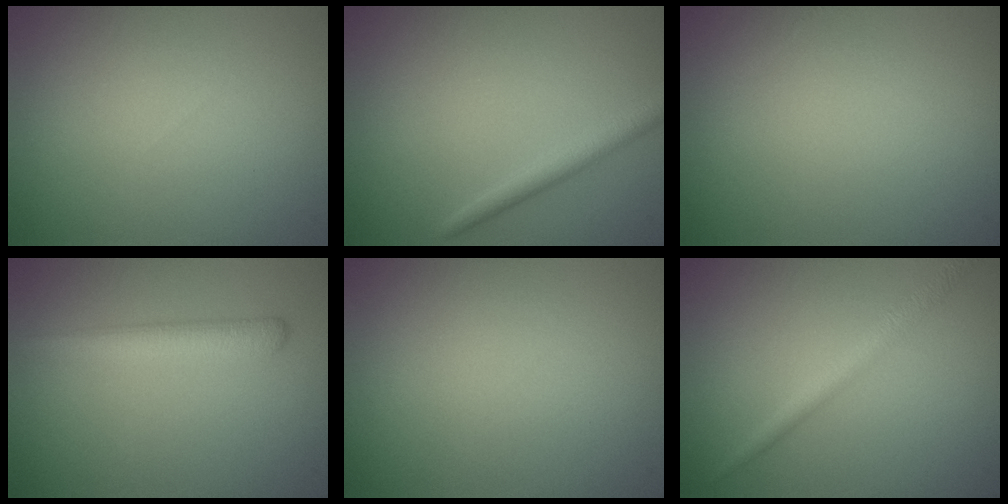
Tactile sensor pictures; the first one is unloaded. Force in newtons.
{"total": 2.0, "press": 2.0, "slide": 0.0}
{"total": 0.0}
{"total": 2.8, "press": 2.8, "slide": 0.1}
{"total": 0.0}
{"total": 2.1, "press": 2.1, "slide": 0.0}